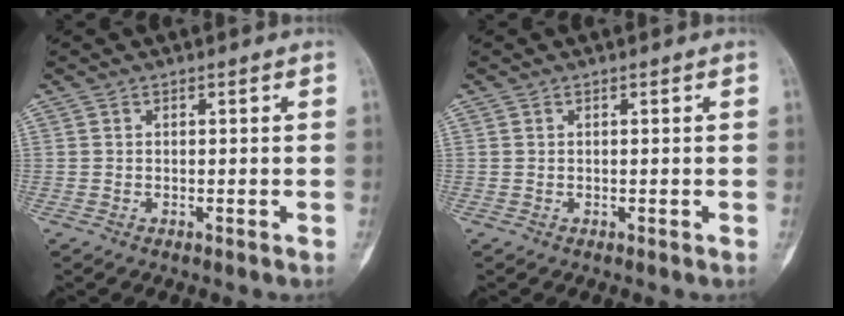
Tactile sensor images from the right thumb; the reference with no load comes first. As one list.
[{"total": 0.0}]